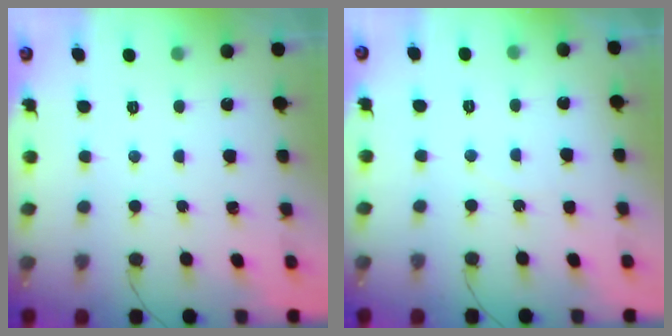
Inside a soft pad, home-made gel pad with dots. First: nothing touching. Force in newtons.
{"total": 4.4, "press": 4.4, "slide": 0.4}